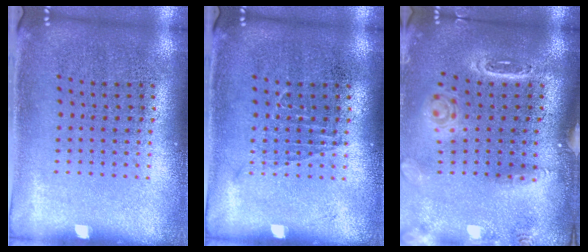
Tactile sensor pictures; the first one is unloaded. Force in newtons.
{"total": 0.6, "press": 0.6, "slide": 0.1}
{"total": 1.6, "press": 1.6, "slide": 0.5}